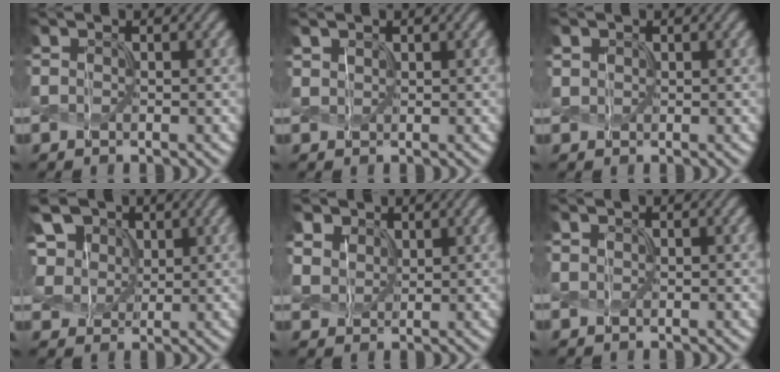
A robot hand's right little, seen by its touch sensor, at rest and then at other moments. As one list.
[{"total": 0.9, "force": [0.8, 0.6, 0.1], "torque": [-0.006, 0.001, 0.018]}, {"total": 1.0, "force": [0.6, 0.8, 0.1], "torque": [-0.004, 0.000, 0.013]}, {"total": 7.8, "force": [3.6, 5.6, 3.9], "torque": [-0.110, 0.019, 0.059]}, {"total": 5.4, "force": [3.6, 3.6, 1.9], "torque": [-0.087, -0.003, 0.075]}, {"total": 0.0}]